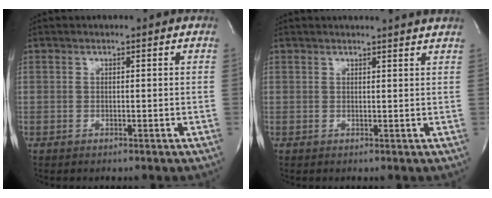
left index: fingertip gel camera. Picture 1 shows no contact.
{"total": 4.9, "force": [4.7, -0.6, 1.2], "torque": [-0.011, 0.002, 0.038]}